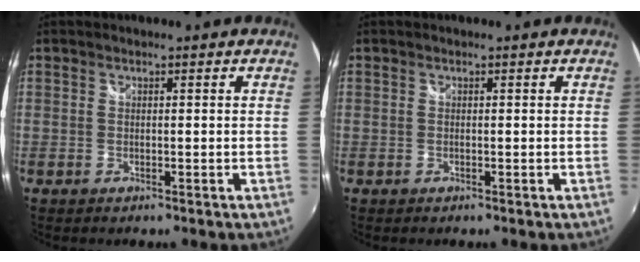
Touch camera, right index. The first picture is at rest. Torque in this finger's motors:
{"motor_torque": [0.09, 0.04, 0.02, -0.01]}